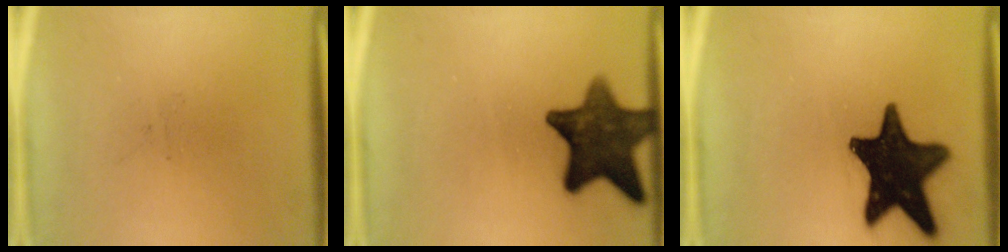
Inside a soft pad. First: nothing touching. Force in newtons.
{"total": 12.7}
{"total": 17.8}